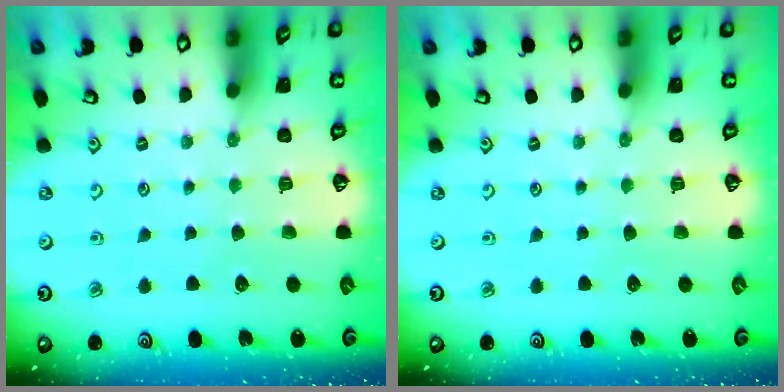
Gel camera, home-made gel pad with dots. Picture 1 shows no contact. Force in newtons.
{"total": 0.0}